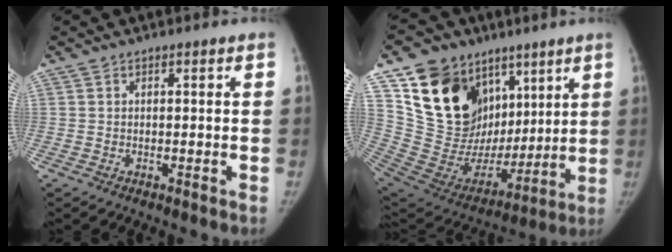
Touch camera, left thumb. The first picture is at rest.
{"total": 25.7, "force": [11.8, 18.1, 14.0], "torque": [-0.210, -0.005, 0.229]}